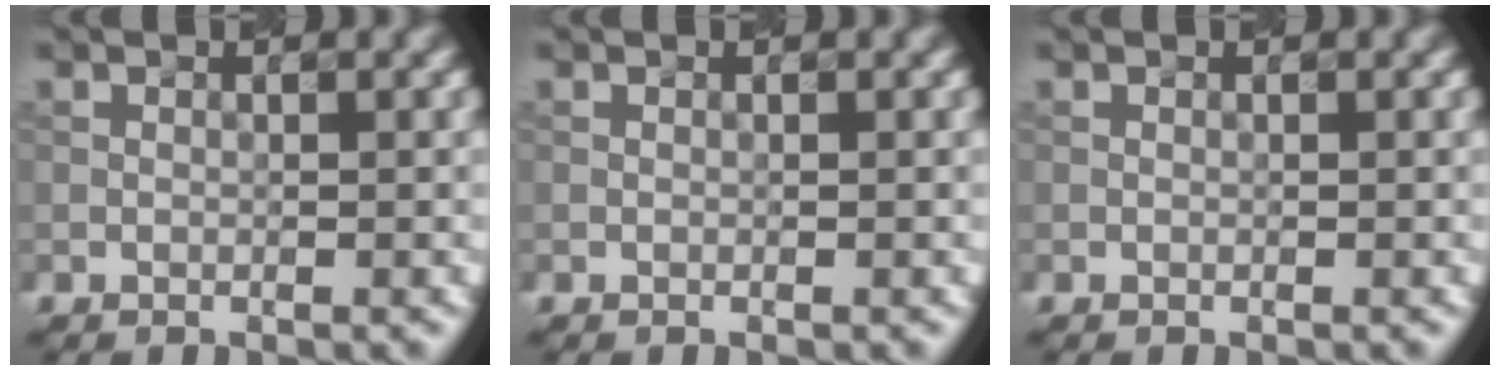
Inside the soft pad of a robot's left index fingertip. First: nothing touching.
{"total": 0.0}
{"total": 0.0}